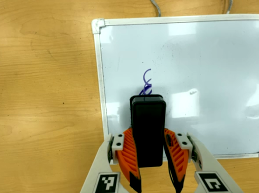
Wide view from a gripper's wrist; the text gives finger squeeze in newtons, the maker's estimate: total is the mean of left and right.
{"total": 8.0, "left": 7.2, "right": 8.7}